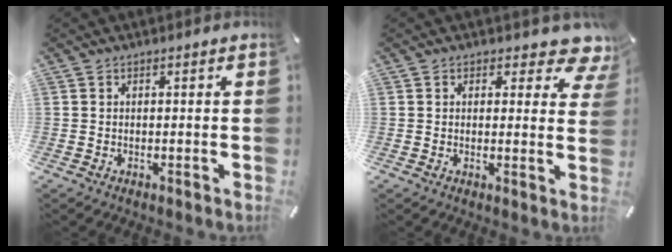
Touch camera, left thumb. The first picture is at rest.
{"total": 5.5, "force": [3.6, 3.0, 3.0], "torque": [-0.021, -0.025, 0.056]}